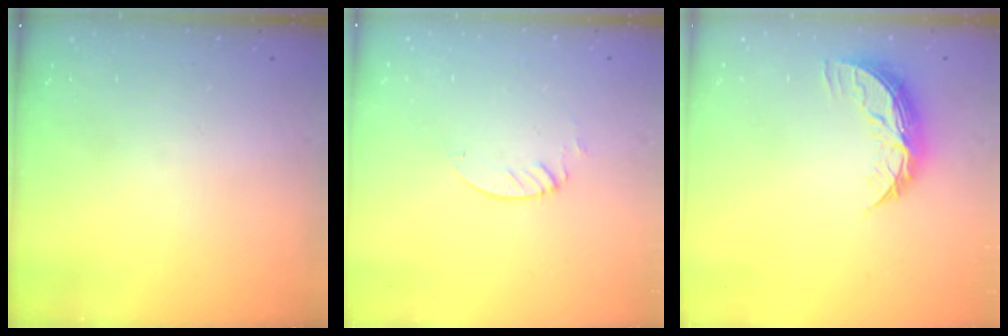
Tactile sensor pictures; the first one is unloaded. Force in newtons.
{"total": 1.3, "press": 1.3, "slide": 0.1}
{"total": 9.0, "press": 9.0, "slide": 0.5}